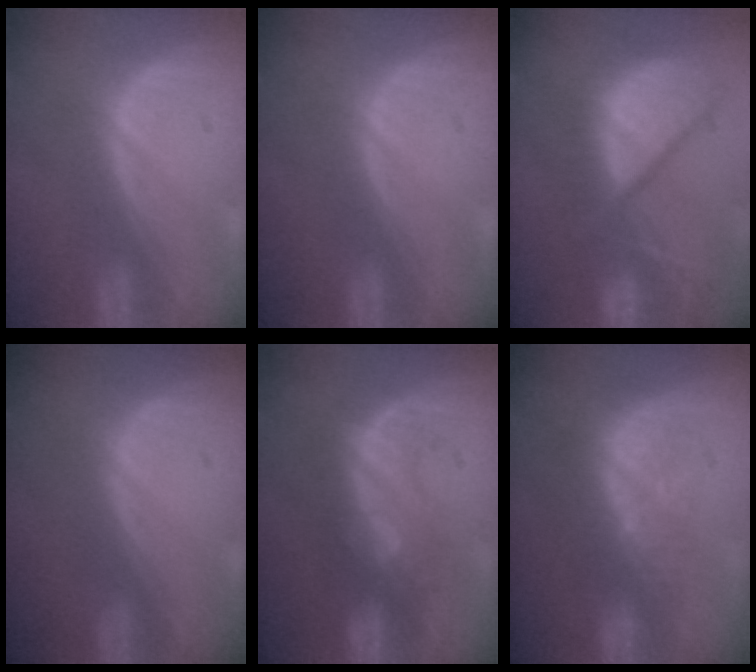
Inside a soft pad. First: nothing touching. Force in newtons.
{"total": 0.0}
{"total": 13.2, "press": 11.0, "slide": 7.3}
{"total": 0.0}
{"total": 8.2, "press": 7.9, "slide": 2.2}
{"total": 8.6, "press": 7.5, "slide": 4.3}